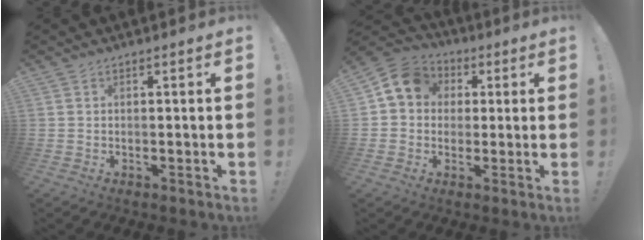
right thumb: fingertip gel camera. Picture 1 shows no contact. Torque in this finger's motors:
{"motor_torque": [0.23, 0.23, 0.07, 0.06, 0.02]}